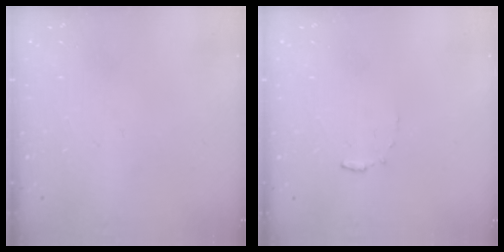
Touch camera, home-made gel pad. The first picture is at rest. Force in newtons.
{"total": 5.6, "press": 5.6, "slide": 0.5}